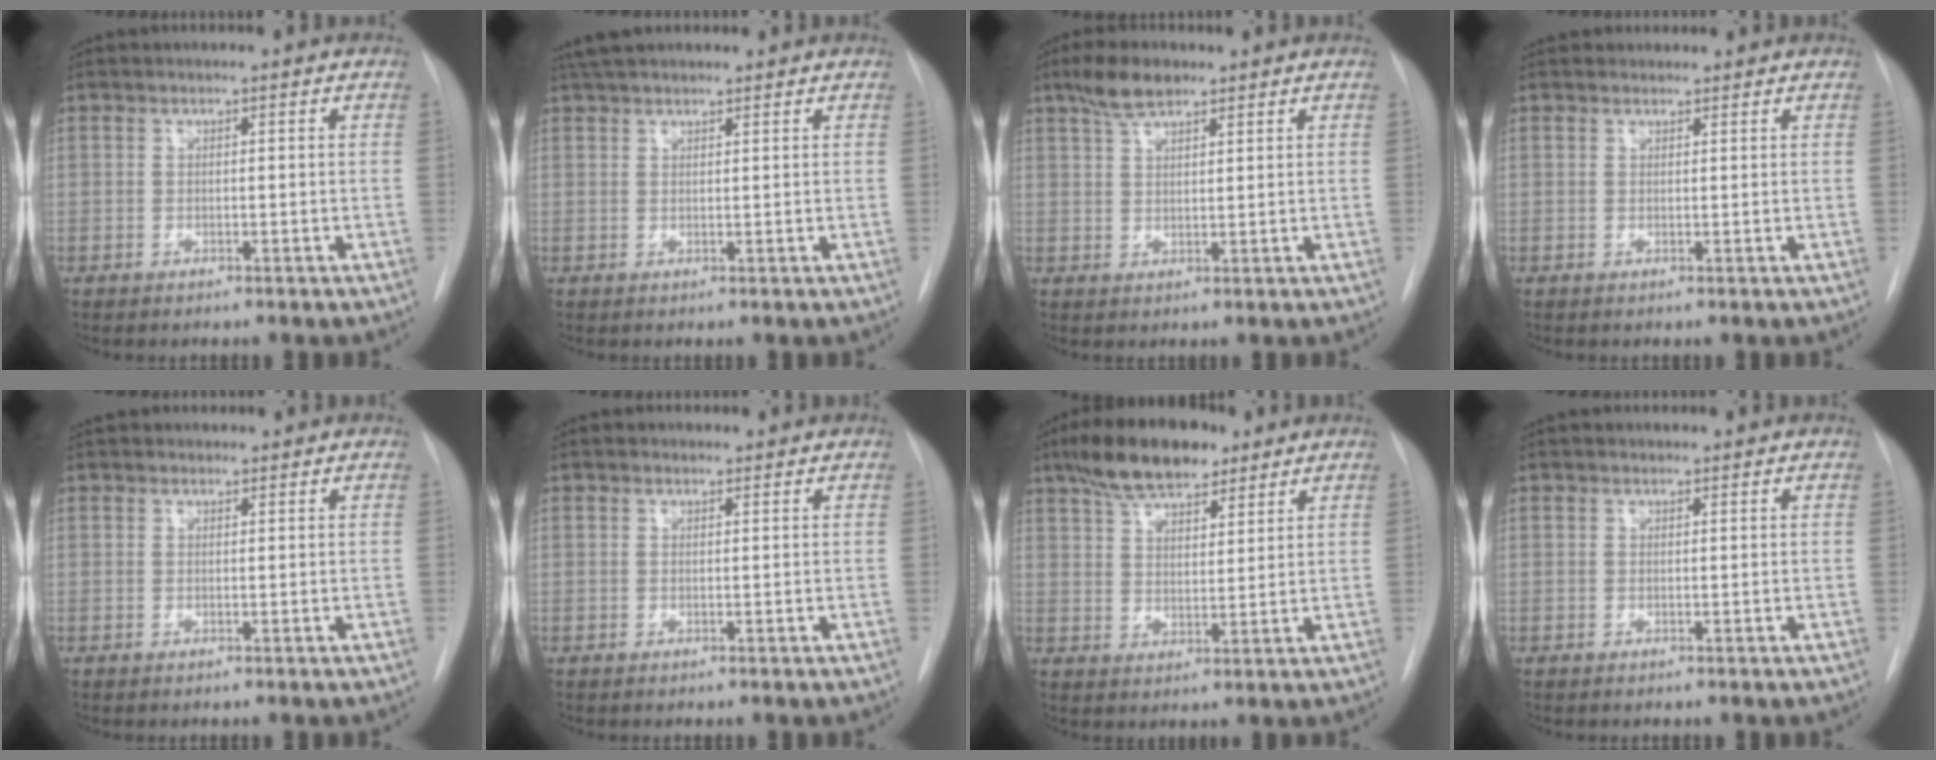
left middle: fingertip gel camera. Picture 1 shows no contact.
{"total": 5.8, "force": [5.0, 1.6, 2.5], "torque": [-0.037, 0.037, 0.086]}
{"total": 4.8, "force": [3.5, 1.6, 2.8], "torque": [-0.060, 0.011, 0.067]}
{"total": 2.6, "force": [2.4, 0.9, 0.1], "torque": [0.005, 0.024, 0.035]}
{"total": 3.2, "force": [3.0, 1.1, 0.5], "torque": [-0.002, 0.029, 0.044]}
{"total": 0.9, "force": [0.8, 0.4, -0.1], "torque": [-0.003, 0.007, 0.010]}
{"total": 10.7, "force": [7.9, 4.1, 6.0], "torque": [-0.108, 0.019, 0.138]}
{"total": 1.2, "force": [1.2, 0.4, 0.1], "torque": [-0.004, 0.015, 0.019]}